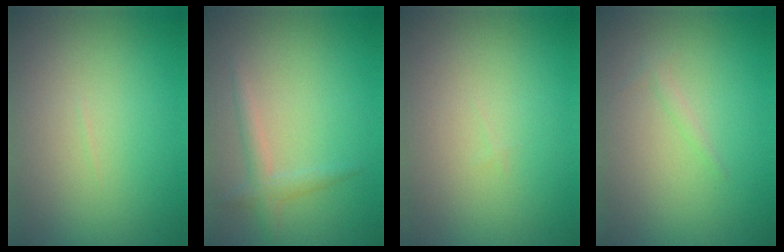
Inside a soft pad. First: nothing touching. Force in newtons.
{"total": 1.7, "press": 1.7, "slide": 0.0}
{"total": 0.0}
{"total": 0.6, "press": 0.6, "slide": 0.1}